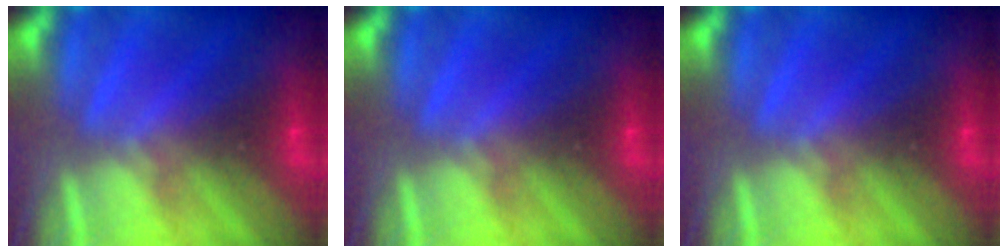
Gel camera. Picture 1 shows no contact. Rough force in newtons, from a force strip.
{"total": 0.0}
{"total": 0.0}